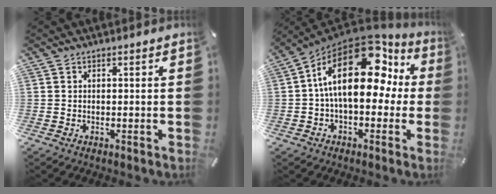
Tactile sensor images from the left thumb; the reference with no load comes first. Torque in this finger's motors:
{"motor_torque": [1.01, 1.68, 1.64, -1.13, 0.94]}